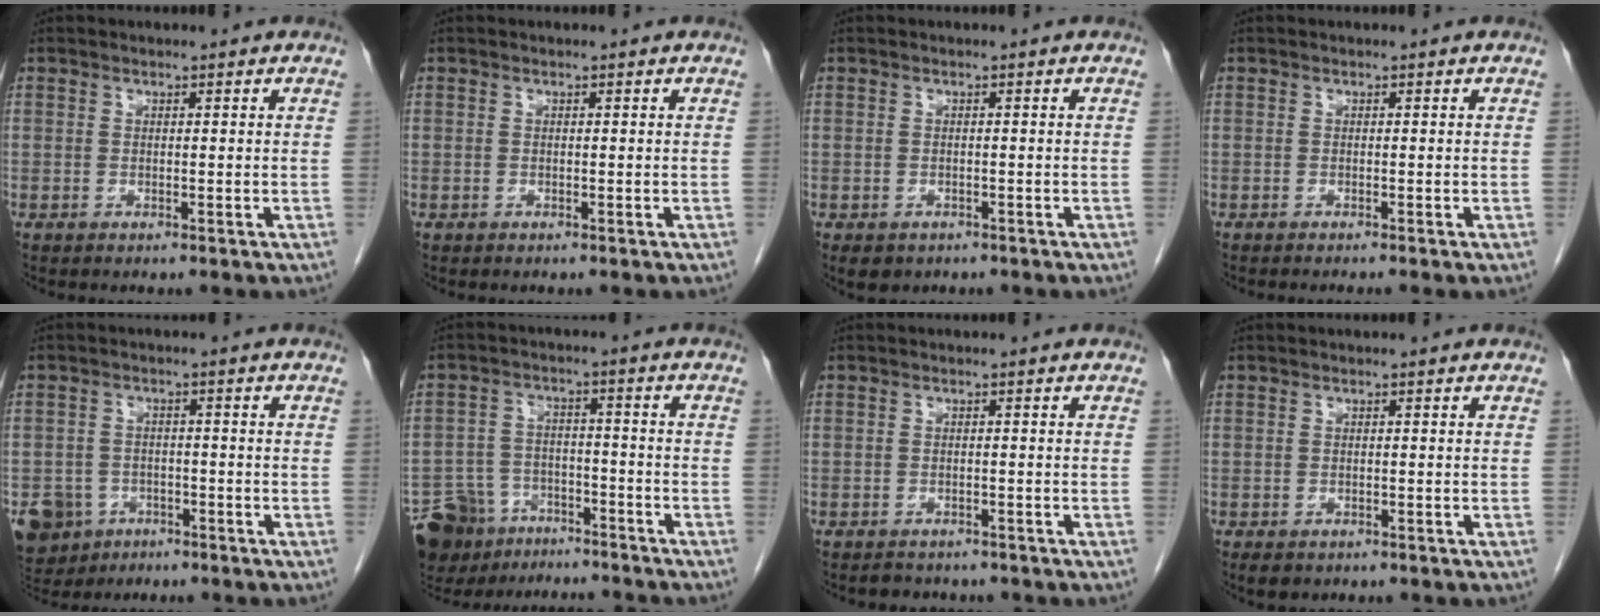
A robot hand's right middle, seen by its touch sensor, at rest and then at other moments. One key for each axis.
{"total": 0.0}
{"total": 3.7, "fx": -2.5, "fy": 2.4, "fz": 1.1, "tx": -0.012, "ty": 0.000, "tz": -0.030}
{"total": 1.5, "fx": -1.3, "fy": -0.3, "fz": 0.8, "tx": -0.004, "ty": 0.004, "tz": -0.016}
{"total": 7.4, "fx": -4.3, "fy": 5.8, "fz": 1.6, "tx": -0.040, "ty": 0.003, "tz": -0.066}
{"total": 12.1, "fx": -9.9, "fy": 6.4, "fz": 2.5, "tx": -0.055, "ty": 0.031, "tz": -0.153}
{"total": 3.2, "fx": -2.8, "fy": 1.5, "fz": 0.4, "tx": -0.011, "ty": 0.001, "tz": -0.036}
{"total": 2.6, "fx": -1.8, "fy": 1.6, "fz": 1.0, "tx": -0.013, "ty": -0.001, "tz": -0.020}